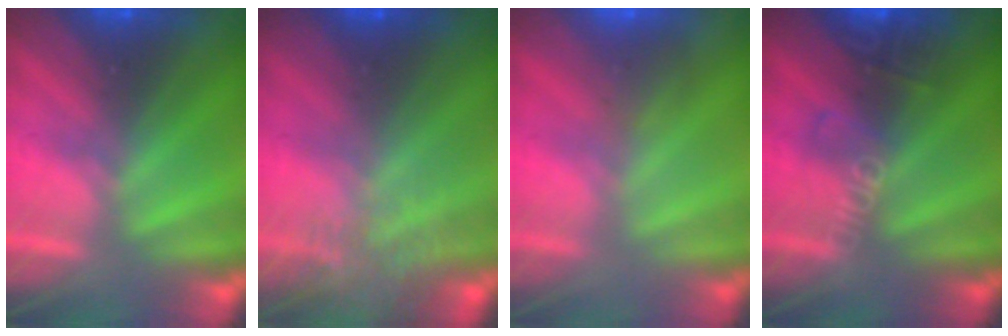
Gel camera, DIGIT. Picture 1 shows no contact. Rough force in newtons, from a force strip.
{"total": 7.6}
{"total": 2.9}
{"total": 2.8}